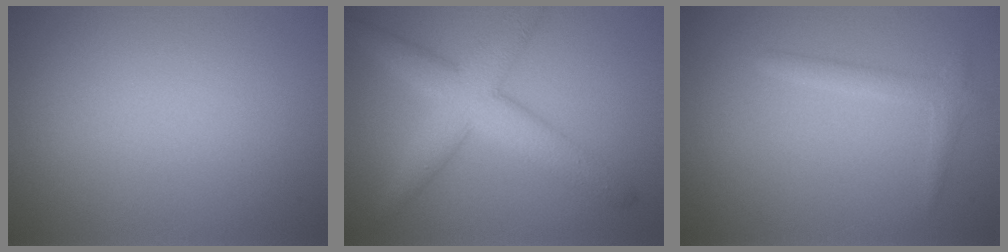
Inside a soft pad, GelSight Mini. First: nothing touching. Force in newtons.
{"total": 5.6, "press": 5.6, "slide": 0.2}
{"total": 1.6, "press": 1.6, "slide": 0.1}